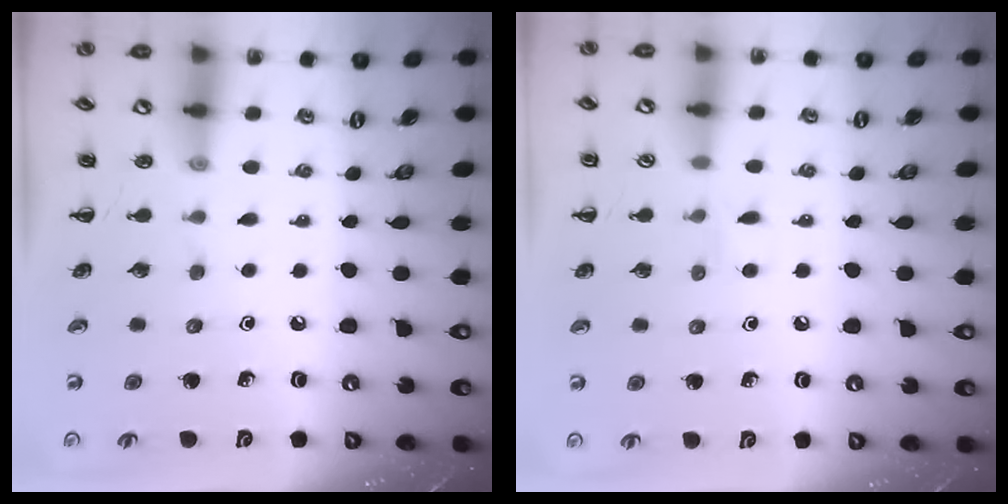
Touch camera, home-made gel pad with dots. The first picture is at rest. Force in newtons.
{"total": 4.0, "press": 3.8, "slide": 1.4}